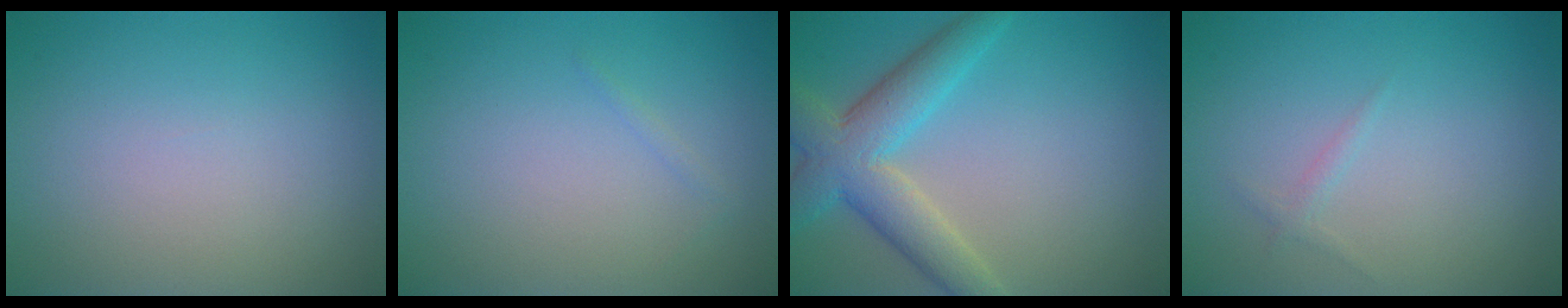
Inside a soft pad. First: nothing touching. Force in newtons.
{"total": 0.5, "press": 0.5, "slide": 0.0}
{"total": 6.0, "press": 6.0, "slide": 0.3}
{"total": 0.6, "press": 0.6, "slide": 0.1}